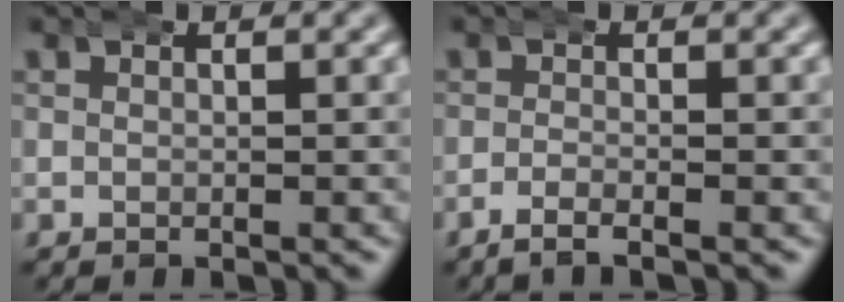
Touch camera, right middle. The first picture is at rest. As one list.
[{"total": 1.7, "force": [-1.4, 0.1, 1.0], "torque": [-0.024, -0.002, -0.027]}]